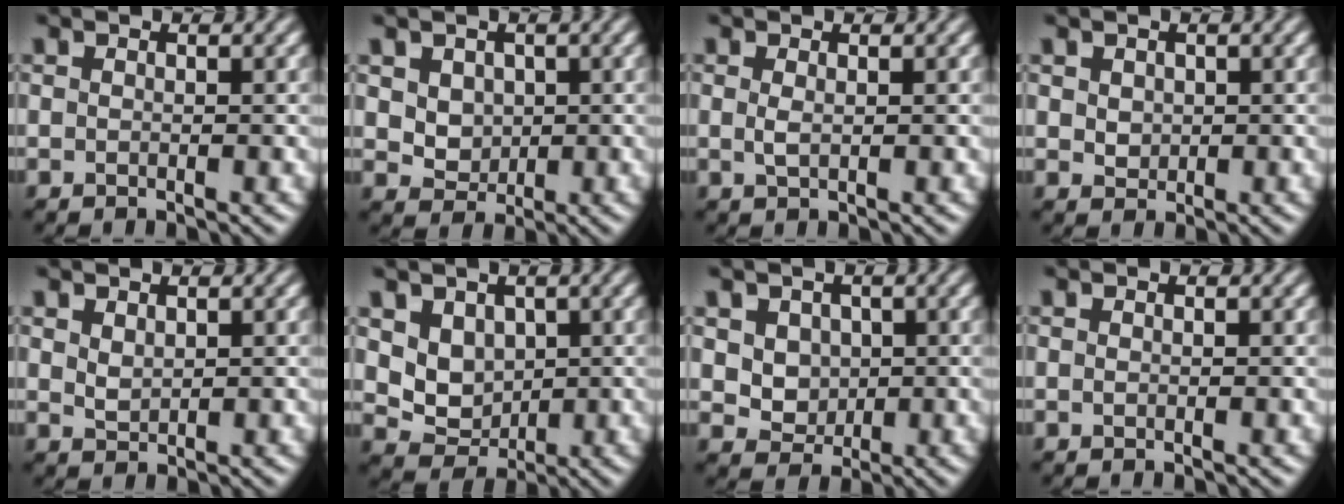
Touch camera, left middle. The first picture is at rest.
{"total": 3.7, "force": [1.4, 2.9, 1.8], "torque": [-0.040, 0.005, 0.032]}
{"total": 0.9, "force": [0.2, 0.3, 0.9], "torque": [-0.020, 0.000, 0.003]}
{"total": 1.4, "force": [0.5, 1.2, 0.6], "torque": [-0.011, 0.000, 0.010]}
{"total": 1.3, "force": [0.8, 0.7, 0.7], "torque": [-0.016, -0.002, 0.022]}
{"total": 3.9, "force": [1.4, 3.2, 1.8], "torque": [-0.042, -0.015, 0.041]}
{"total": 4.0, "force": [1.3, 3.3, 1.9], "torque": [-0.042, 0.000, 0.032]}
{"total": 0.0}